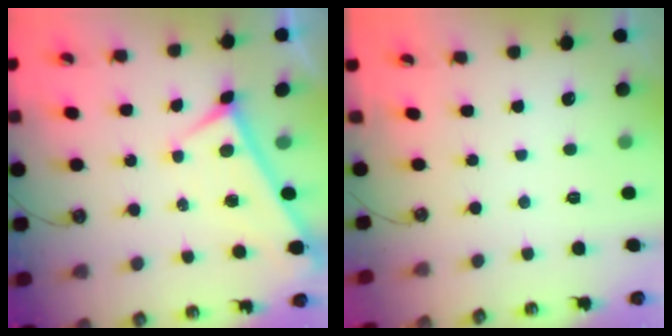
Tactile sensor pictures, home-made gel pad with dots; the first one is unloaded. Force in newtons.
{"total": 0.9, "press": 0.9, "slide": 0.1}